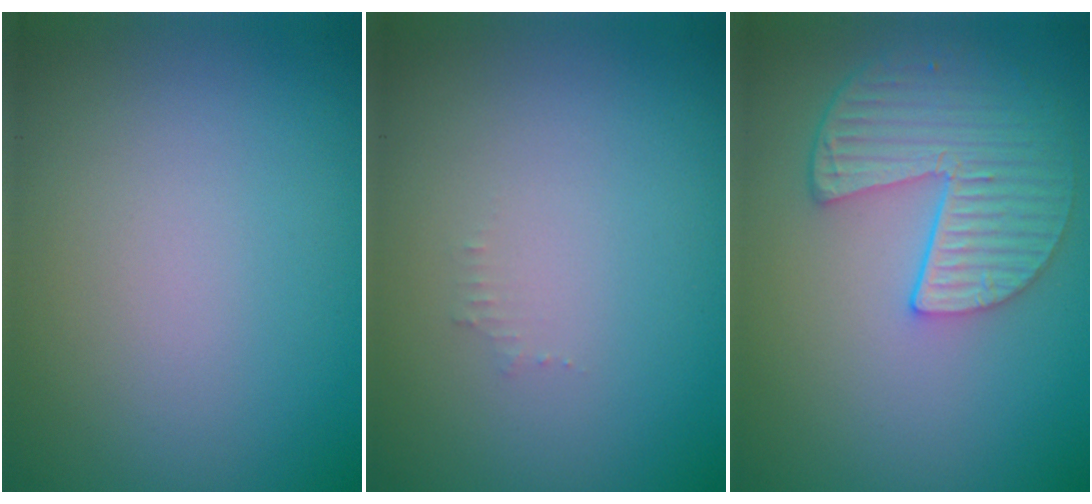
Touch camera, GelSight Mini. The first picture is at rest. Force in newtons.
{"total": 0.6, "press": 0.6, "slide": 0.1}
{"total": 5.3, "press": 4.3, "slide": 3.1}